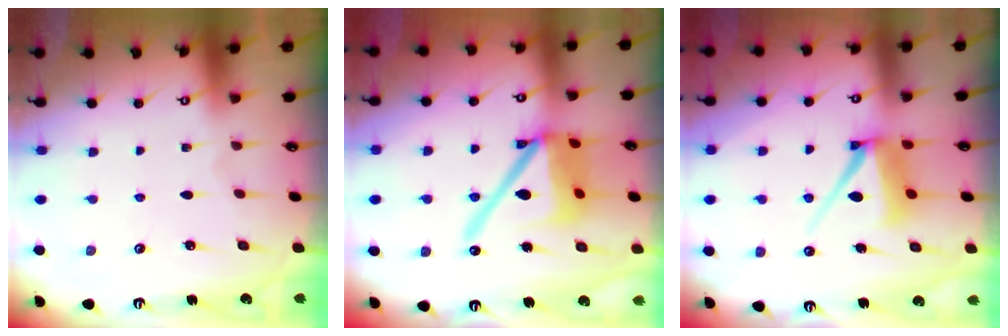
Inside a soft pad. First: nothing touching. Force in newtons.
{"total": 16.3, "press": 16.2, "slide": 1.9}
{"total": 8.3, "press": 8.3, "slide": 0.9}